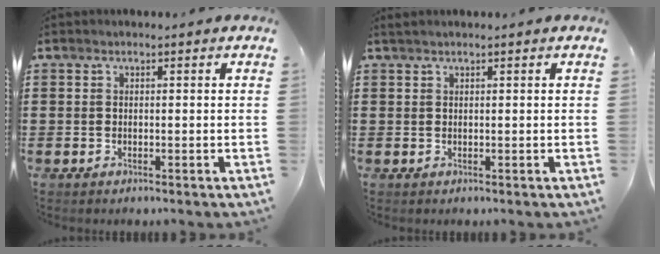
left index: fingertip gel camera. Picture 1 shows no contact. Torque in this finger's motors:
{"motor_torque": [0.16, 0.35, 0.01, 0.04]}